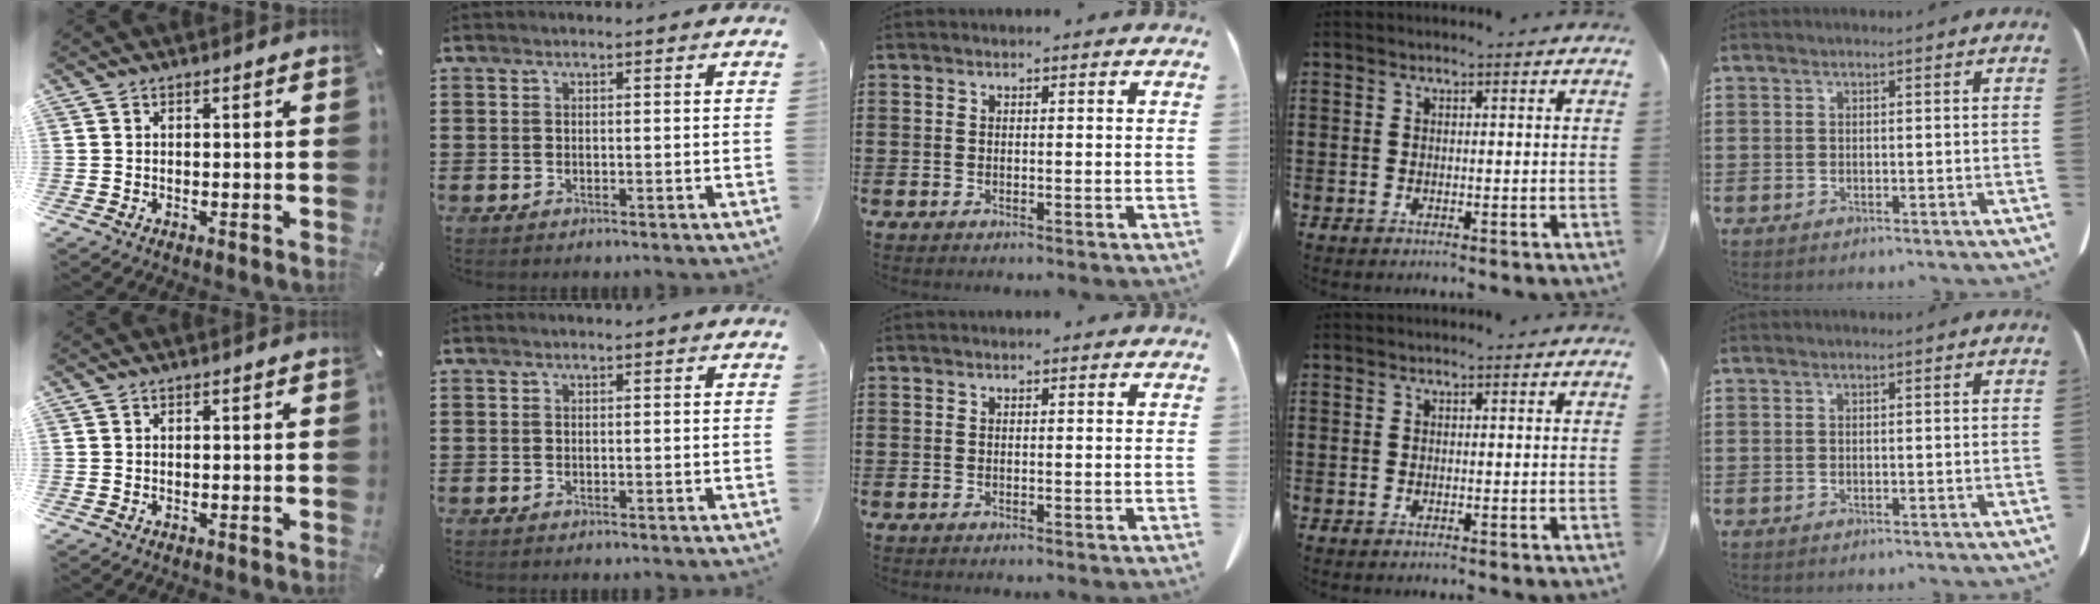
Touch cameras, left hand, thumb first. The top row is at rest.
{}